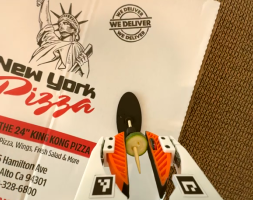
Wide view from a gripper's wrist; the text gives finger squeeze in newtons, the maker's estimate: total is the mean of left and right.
{"total": 7.8, "left": 7.7, "right": 7.8}